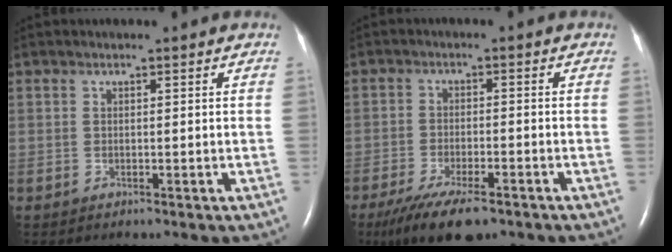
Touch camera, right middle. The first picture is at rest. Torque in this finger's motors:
{"motor_torque": [0.88, -0.76, 0.18, 0.06]}